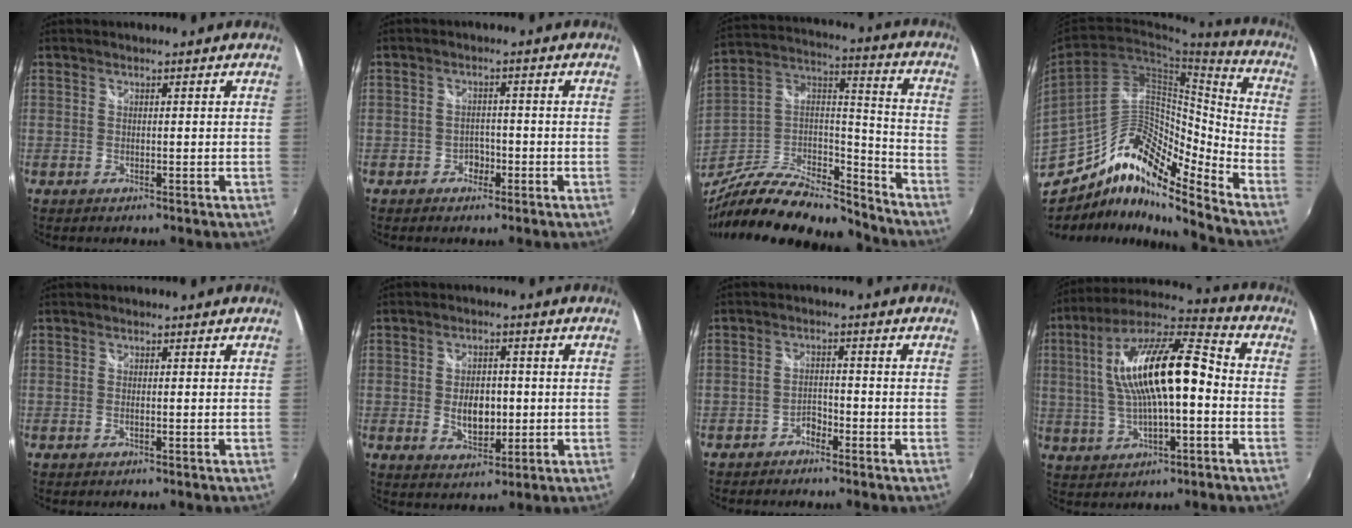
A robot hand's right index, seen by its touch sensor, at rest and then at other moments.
{"total": 2.5, "force": [-1.3, 2.0, 0.7], "torque": [-0.014, 0.004, -0.021]}
{"total": 25.2, "force": [-19.8, 8.5, 13.1], "torque": [-0.247, 0.012, -0.328]}
{"total": 17.0, "force": [-12.7, 5.3, 10.0], "torque": [-0.197, 0.013, -0.241]}
{"total": 0.7, "force": [-0.2, 0.0, 0.7], "torque": [-0.014, 0.000, -0.006]}
{"total": 6.9, "force": [-0.6, 4.2, 5.4], "torque": [-0.098, -0.002, -0.005]}
{"total": 2.4, "force": [-2.0, 1.2, 0.7], "torque": [-0.017, 0.004, -0.032]}
{"total": 18.1, "force": [0.3, 5.5, 17.2], "torque": [-0.312, 0.025, 0.001]}